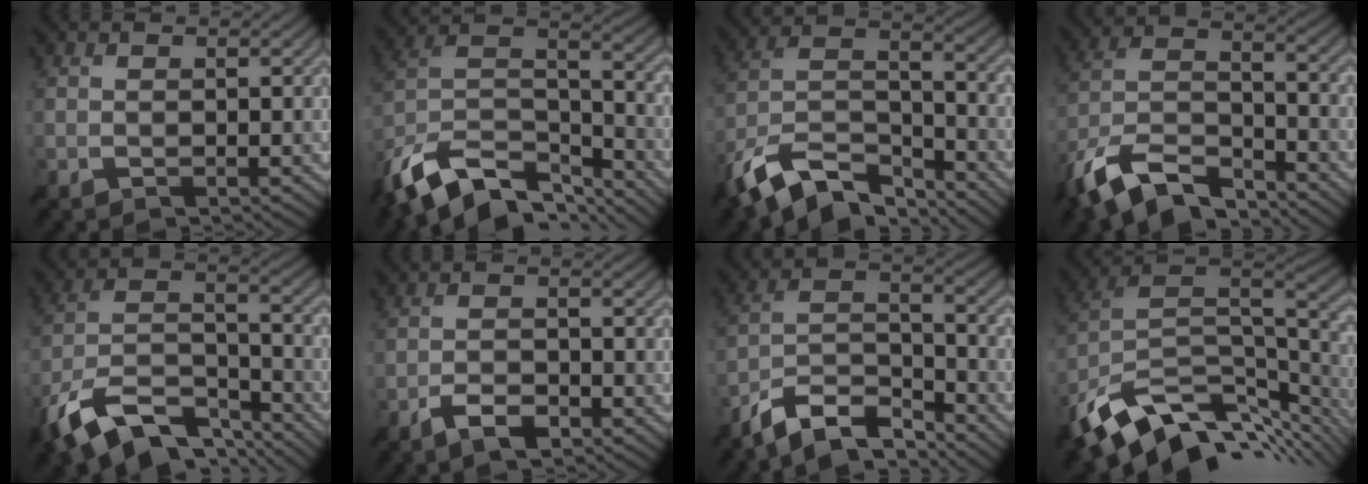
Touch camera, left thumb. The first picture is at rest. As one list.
[{"total": 15.4, "force": [-10.7, 7.5, 8.3], "torque": [-0.220, -0.007, -0.183]}, {"total": 13.5, "force": [-9.8, 5.5, 7.4], "torque": [-0.163, 0.000, -0.193]}, {"total": 13.2, "force": [-9.9, 4.9, 7.3], "torque": [-0.158, -0.002, -0.203]}, {"total": 14.7, "force": [-10.0, 6.1, 8.8], "torque": [-0.199, -0.010, -0.191]}, {"total": 3.3, "force": [-2.1, 1.1, 2.2], "torque": [-0.048, 0.003, -0.046]}, {"total": 9.9, "force": [-8.1, 2.9, 4.9], "torque": [-0.089, 0.009, -0.163]}, {"total": 15.0, "force": [-7.0, 8.2, 10.5], "torque": [-0.238, -0.022, -0.120]}]